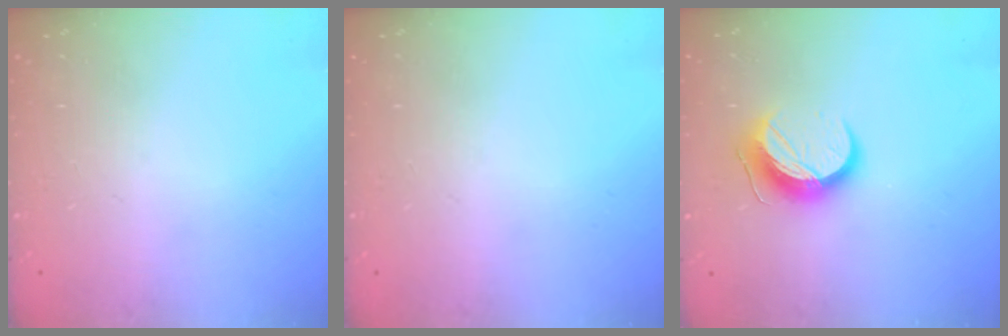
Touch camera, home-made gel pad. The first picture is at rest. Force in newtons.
{"total": 0.0}
{"total": 12.4, "press": 12.4, "slide": 0.1}